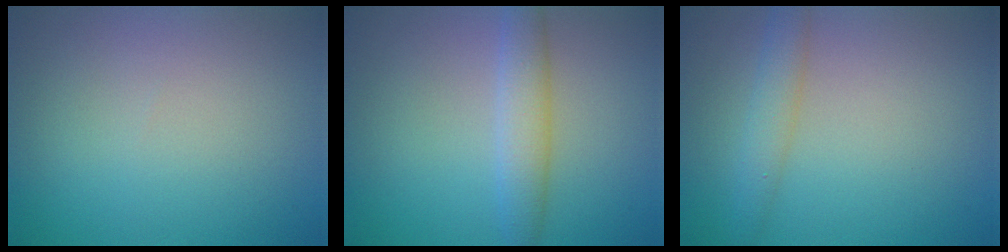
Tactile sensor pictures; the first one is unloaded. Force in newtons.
{"total": 2.4, "press": 2.4, "slide": 0.2}
{"total": 2.4, "press": 2.4, "slide": 0.1}